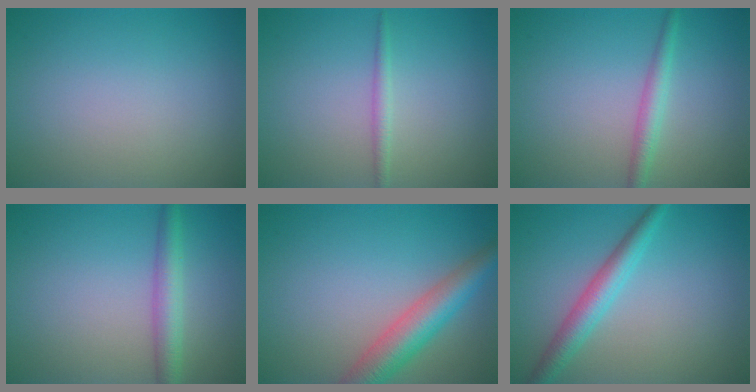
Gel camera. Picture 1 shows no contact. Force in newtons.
{"total": 1.2, "press": 1.2, "slide": 0.1}
{"total": 2.1, "press": 2.1, "slide": 0.0}
{"total": 3.1, "press": 3.1, "slide": 0.1}
{"total": 5.4, "press": 5.4, "slide": 0.1}
{"total": 3.3, "press": 3.3, "slide": 0.1}